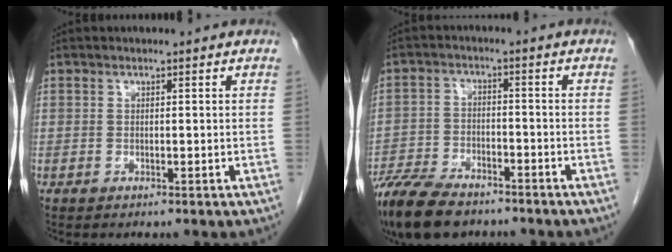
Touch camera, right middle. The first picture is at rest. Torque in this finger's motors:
{"motor_torque": [1.16, -0.98, 0.27, 0.09]}